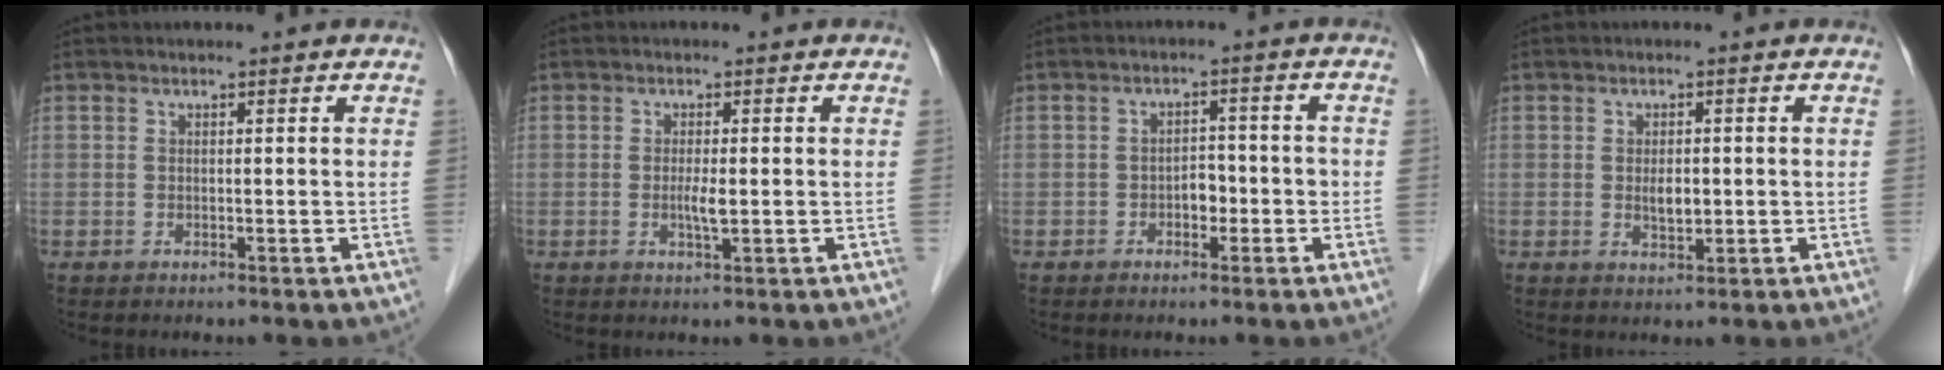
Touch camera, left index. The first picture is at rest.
{"total": 2.1, "force": [-0.4, 0.3, 2.0], "torque": [-0.042, -0.005, -0.006]}
{"total": 3.0, "force": [-1.4, 1.9, 1.9], "torque": [-0.024, 0.010, -0.022]}
{"total": 2.6, "force": [-0.3, 1.3, 2.3], "torque": [-0.041, -0.005, -0.002]}